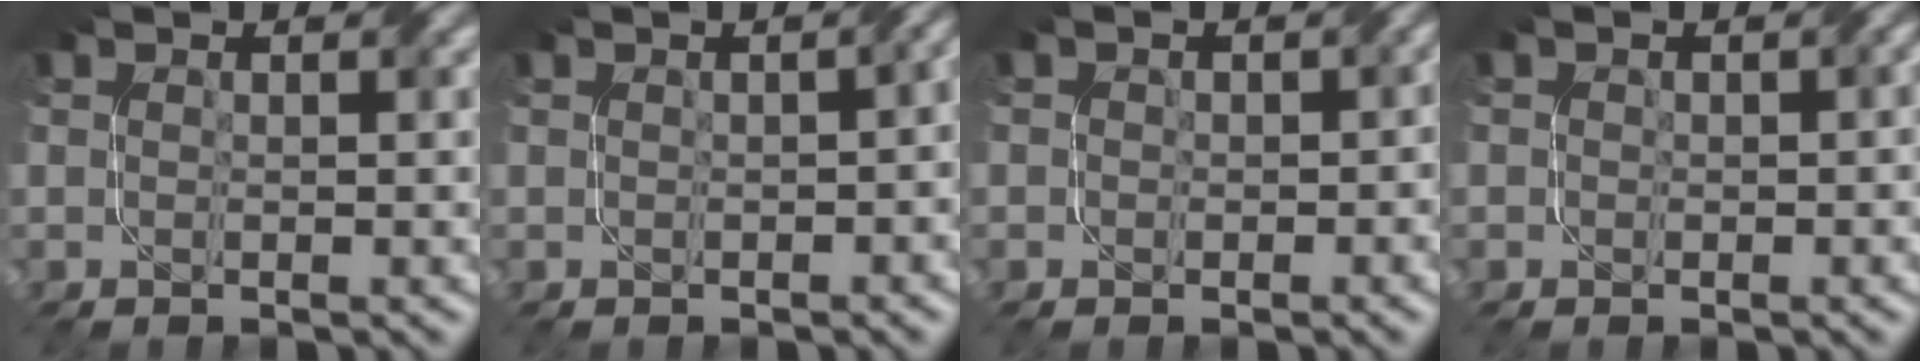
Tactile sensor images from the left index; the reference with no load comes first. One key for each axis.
{"total": 2.7, "fx": -0.1, "fy": 1.3, "fz": 2.3, "tx": -0.016, "ty": 0.003, "tz": 0.010}
{"total": 2.0, "fx": 0.1, "fy": 1.8, "fz": 1.0, "tx": 0.002, "ty": 0.001, "tz": 0.001}
{"total": 1.5, "fx": 0.1, "fy": 1.2, "fz": 1.0, "tx": -0.008, "ty": -0.001, "tz": 0.005}